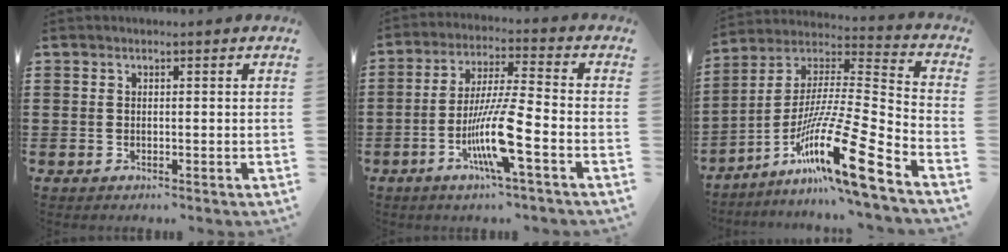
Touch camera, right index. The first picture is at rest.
{"total": 10.6, "force": [-4.3, 0.9, 9.6], "torque": [-0.197, -0.012, -0.085]}
{"total": 17.7, "force": [-10.4, 1.4, 14.2], "torque": [-0.258, 0.003, -0.188]}